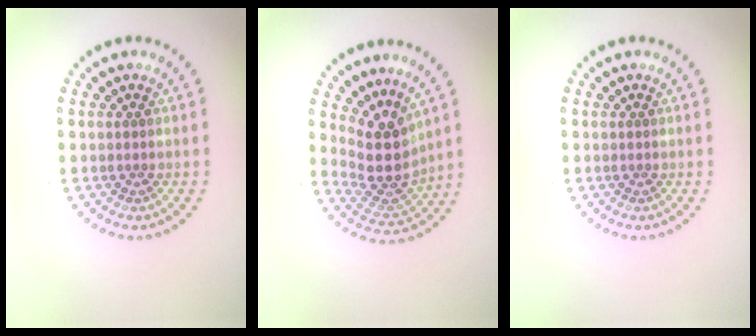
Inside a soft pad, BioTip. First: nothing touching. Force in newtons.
{"total": 4.4, "press": 3.3, "slide": 2.9}
{"total": 0.0}